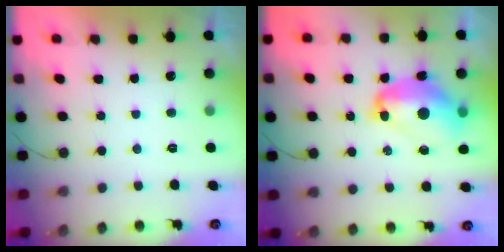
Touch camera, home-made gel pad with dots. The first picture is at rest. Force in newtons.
{"total": 14.7, "press": 14.6, "slide": 1.5}